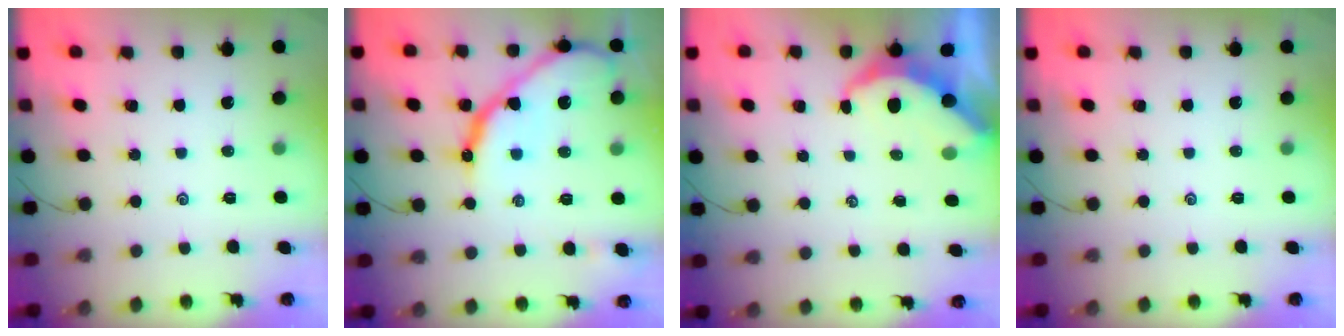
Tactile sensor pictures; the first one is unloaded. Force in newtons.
{"total": 16.6, "press": 16.5, "slide": 1.5}
{"total": 4.7, "press": 4.7, "slide": 0.4}
{"total": 0.0}